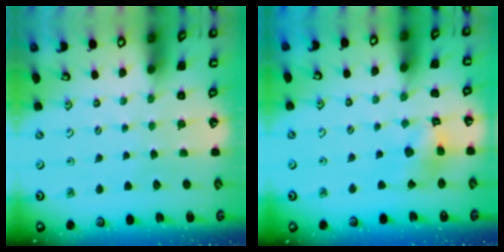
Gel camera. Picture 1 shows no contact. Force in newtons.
{"total": 9.6, "press": 9.5, "slide": 1.0}